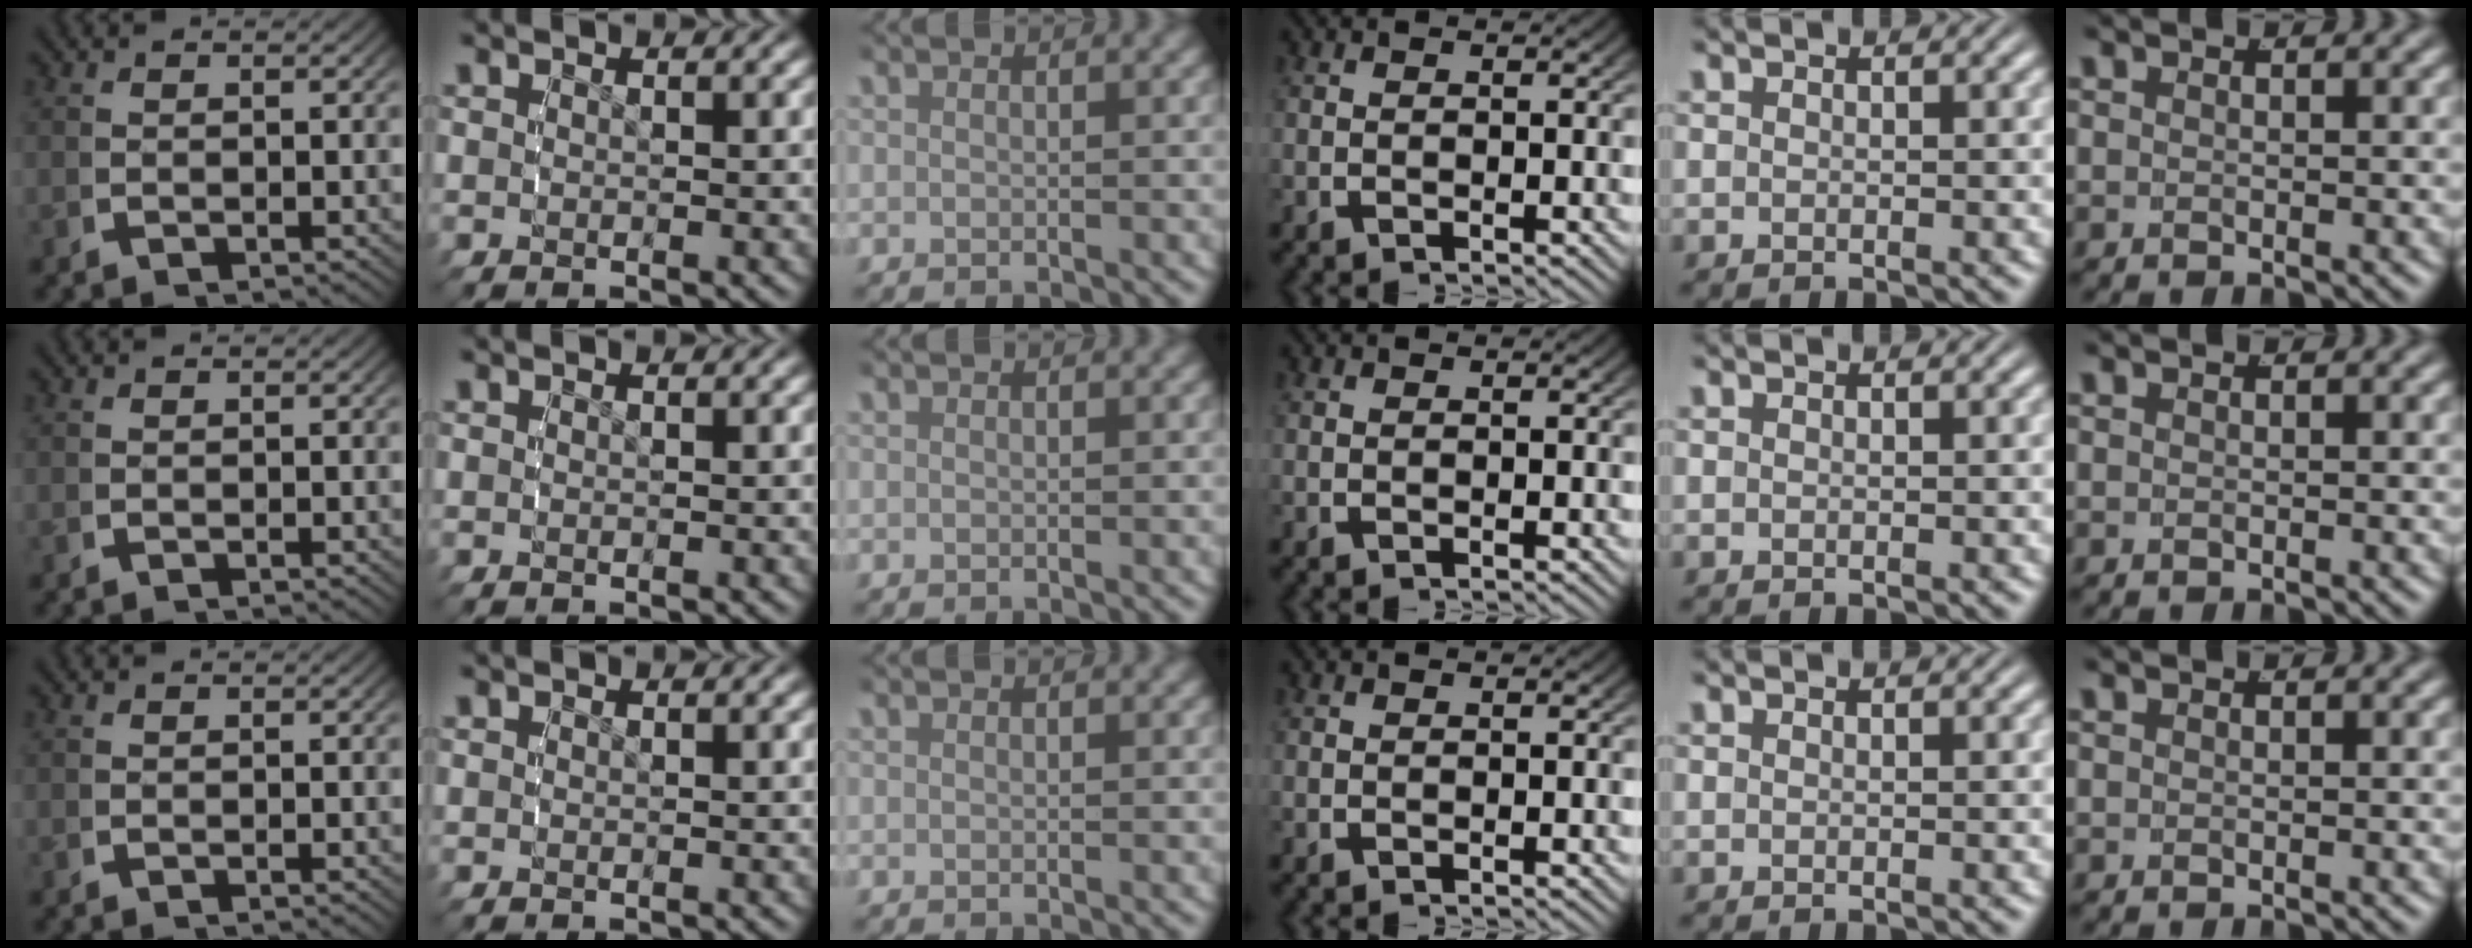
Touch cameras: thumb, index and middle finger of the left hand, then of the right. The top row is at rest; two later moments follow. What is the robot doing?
{"motion": "reach", "object": "napkin"}